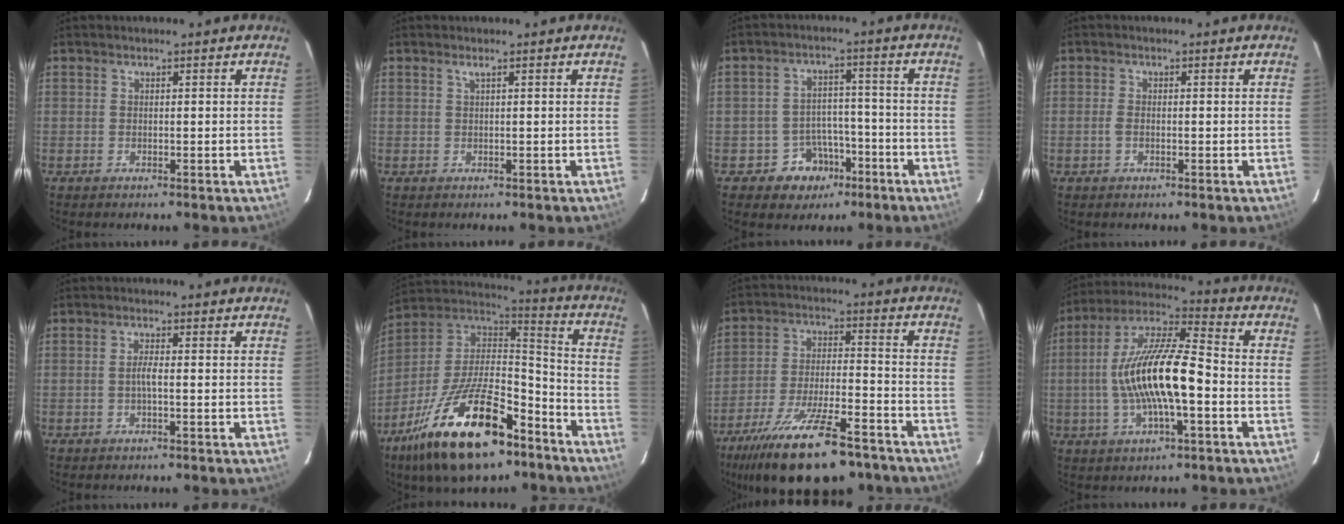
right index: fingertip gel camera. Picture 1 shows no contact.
{"total": 0.7, "force": [0.3, -0.4, 0.5], "torque": [-0.008, -0.001, 0.004]}
{"total": 7.4, "force": [-4.4, 5.8, 1.5], "torque": [-0.037, 0.029, -0.052]}
{"total": 1.5, "force": [-0.5, 0.8, 1.1], "torque": [-0.026, -0.002, -0.011]}
{"total": 1.6, "force": [-0.5, -0.2, 1.5], "torque": [-0.029, 0.002, -0.012]}
{"total": 26.2, "force": [-15.3, 10.8, 18.3], "torque": [-0.350, -0.015, -0.252]}
{"total": 22.4, "force": [-16.8, 6.5, 13.3], "torque": [-0.253, -0.041, -0.258]}
{"total": 16.4, "force": [-2.7, 4.1, 15.7], "torque": [-0.299, 0.008, -0.054]}